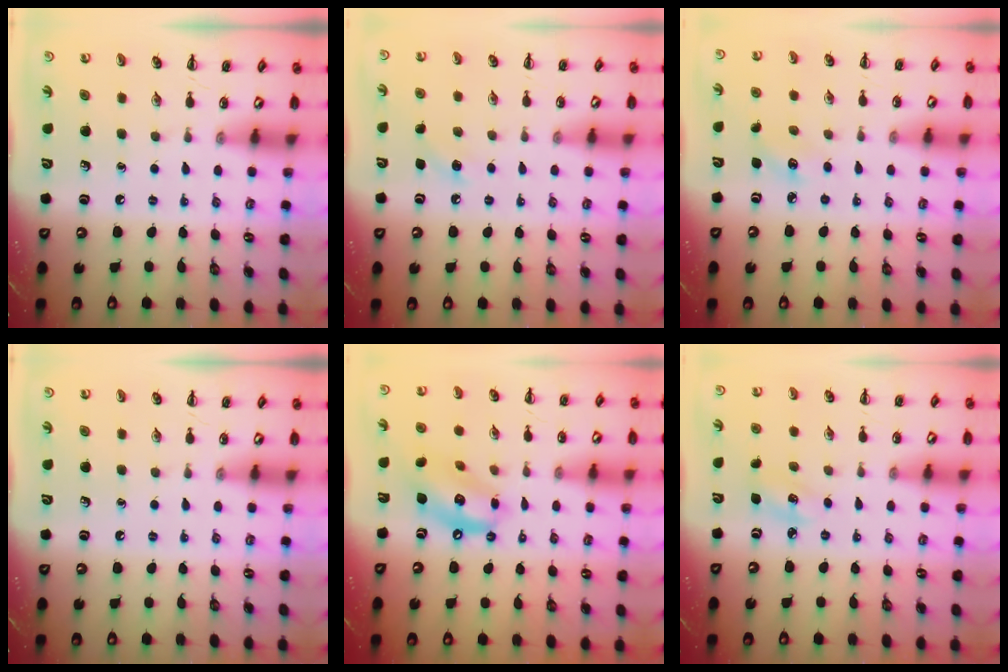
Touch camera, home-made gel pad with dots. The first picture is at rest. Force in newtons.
{"total": 4.0, "press": 3.9, "slide": 0.8}
{"total": 4.0, "press": 3.8, "slide": 1.1}
{"total": 0.0}
{"total": 13.4, "press": 13.2, "slide": 2.6}
{"total": 4.9, "press": 4.7, "slide": 1.2}